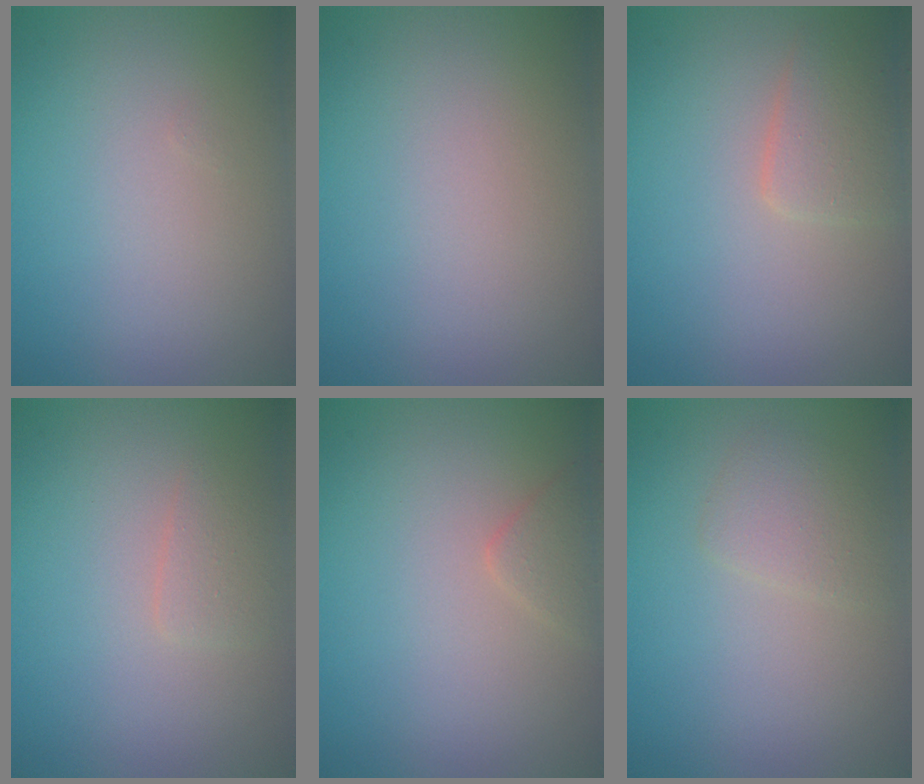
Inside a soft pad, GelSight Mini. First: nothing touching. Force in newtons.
{"total": 0.0}
{"total": 2.4, "press": 2.4, "slide": 0.1}
{"total": 1.2, "press": 1.2, "slide": 0.1}
{"total": 1.3, "press": 1.3, "slide": 0.0}
{"total": 1.9, "press": 1.9, "slide": 0.0}